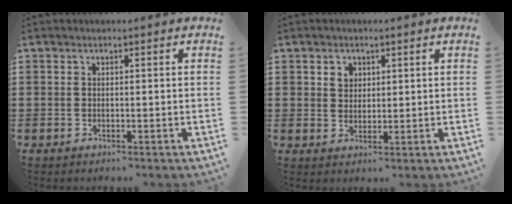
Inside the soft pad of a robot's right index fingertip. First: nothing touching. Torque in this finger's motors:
{"motor_torque": [0.00, 0.00, 0.02, 0.02]}